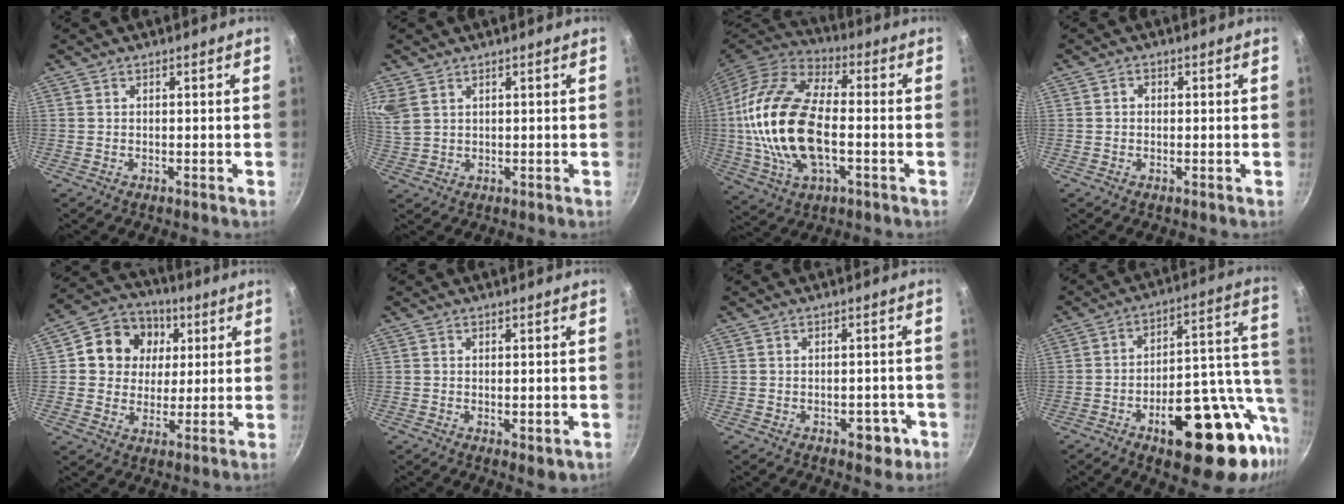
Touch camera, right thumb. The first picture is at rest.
{"total": 7.1, "force": [3.6, 4.8, 3.8], "torque": [-0.080, 0.004, 0.079]}
{"total": 22.3, "force": [-1.6, 11.6, 19.0], "torque": [-0.376, 0.028, -0.038]}
{"total": 1.4, "force": [0.1, 1.2, 0.7], "torque": [-0.011, 0.005, -0.002]}
{"total": 15.4, "force": [4.4, 13.0, 7.0], "torque": [-0.098, 0.004, 0.064]}
{"total": 3.3, "force": [-0.7, 1.4, 2.9], "torque": [-0.041, -0.013, -0.007]}
{"total": 4.8, "force": [-2.0, 2.9, 3.2], "torque": [-0.015, 0.016, -0.017]}
{"total": 23.9, "force": [-9.0, 10.5, 19.5], "torque": [-0.218, 0.042, -0.122]}